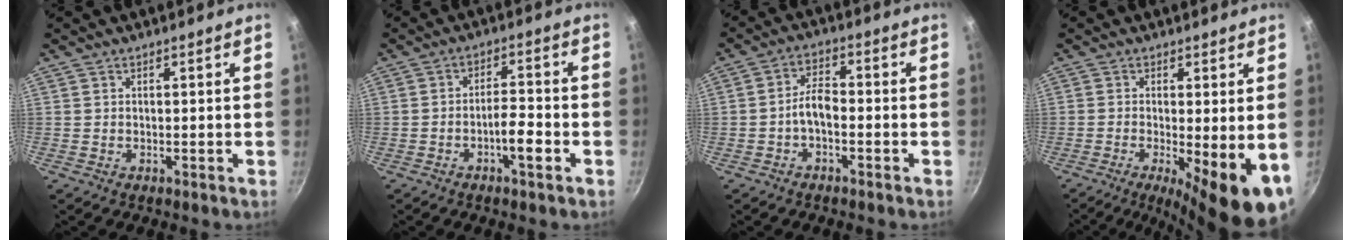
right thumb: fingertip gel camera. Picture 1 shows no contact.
{"total": 5.1, "force": [-2.4, 1.3, 4.3], "torque": [-0.068, 0.023, -0.042]}
{"total": 4.5, "force": [-1.8, 2.2, 3.5], "torque": [-0.060, 0.030, -0.037]}
{"total": 11.9, "force": [-3.3, 2.8, 11.1], "torque": [-0.153, -0.011, -0.045]}